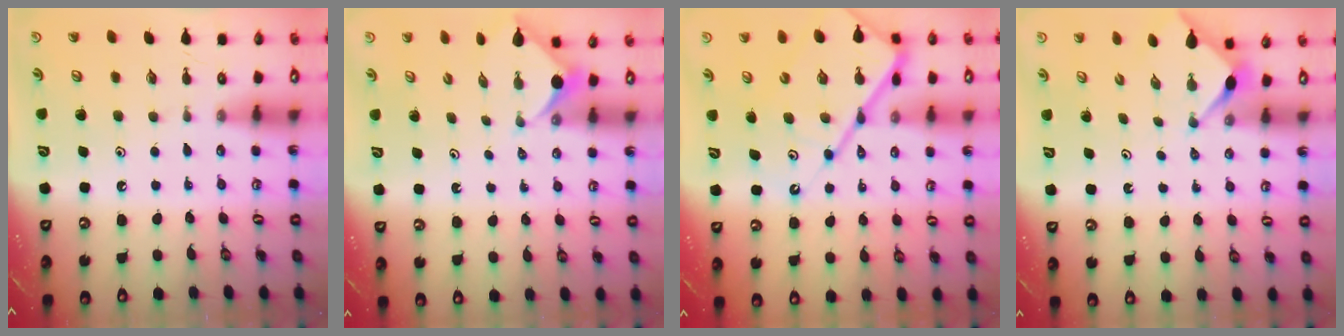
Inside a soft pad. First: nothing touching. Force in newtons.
{"total": 3.9, "press": 3.9, "slide": 0.5}
{"total": 16.1, "press": 16.0, "slide": 1.7}
{"total": 2.7, "press": 2.6, "slide": 0.3}